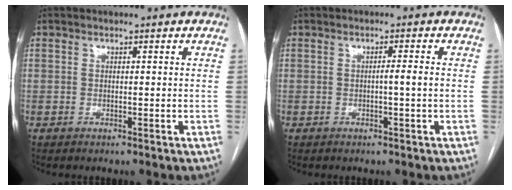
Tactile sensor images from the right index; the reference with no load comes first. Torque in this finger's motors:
{"motor_torque": [0.29, -0.03, 0.10, 0.04]}